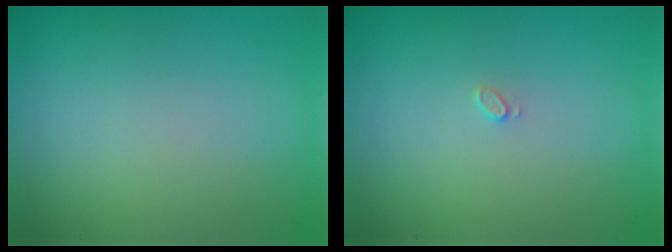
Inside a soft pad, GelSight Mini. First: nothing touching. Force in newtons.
{"total": 0.6, "press": 0.6, "slide": 0.1}